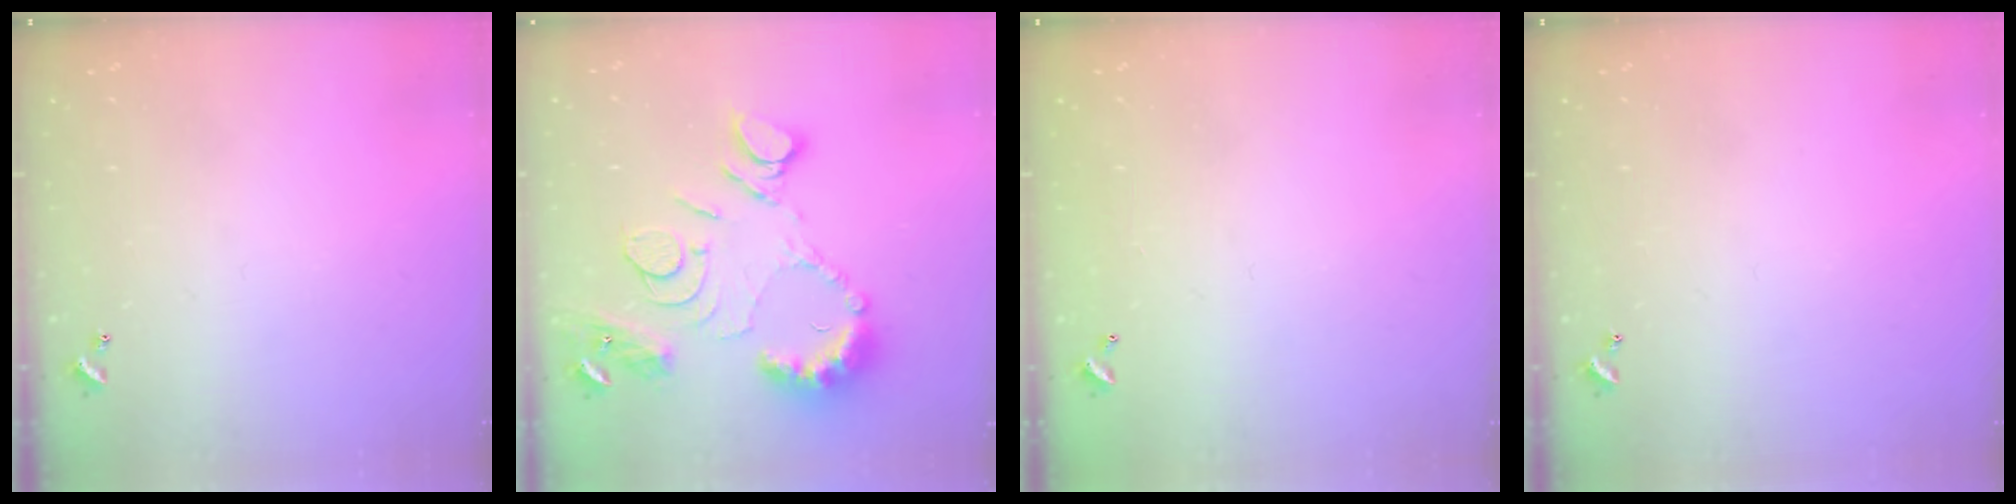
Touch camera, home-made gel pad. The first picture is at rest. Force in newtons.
{"total": 14.6, "press": 14.5, "slide": 1.7}
{"total": 3.0, "press": 3.0, "slide": 0.1}
{"total": 0.0}